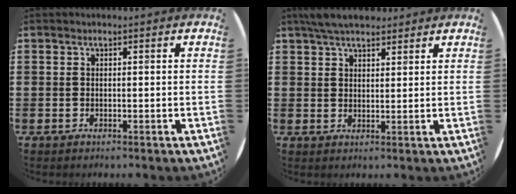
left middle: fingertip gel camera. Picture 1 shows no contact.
{"total": 4.7, "force": [4.2, 1.6, 1.5], "torque": [-0.032, -0.006, 0.077]}